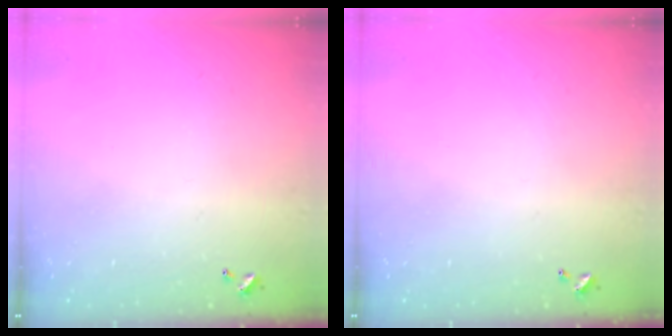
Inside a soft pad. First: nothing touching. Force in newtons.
{"total": 0.0}